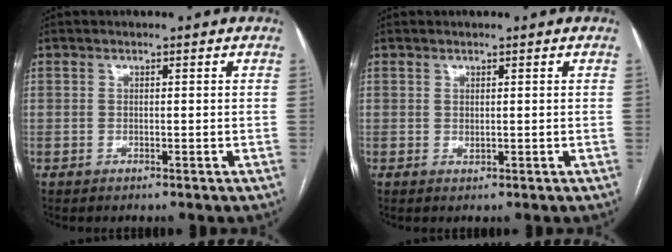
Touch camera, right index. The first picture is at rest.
{"total": 1.1, "force": [0.5, 0.4, 0.9], "torque": [-0.017, -0.007, 0.014]}